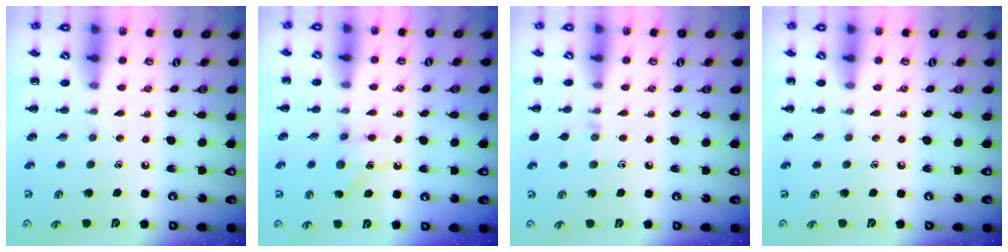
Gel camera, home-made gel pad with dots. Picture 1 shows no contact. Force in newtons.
{"total": 5.5, "press": 5.2, "slide": 1.5}
{"total": 5.5, "press": 5.1, "slide": 2.0}
{"total": 0.0}